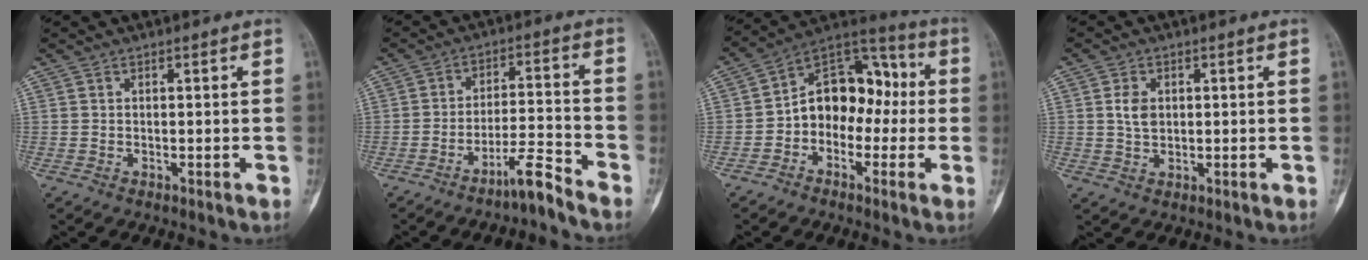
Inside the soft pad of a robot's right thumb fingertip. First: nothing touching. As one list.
[{"total": 6.4, "force": [-5.2, 0.2, 3.6], "torque": [-0.062, 0.052, -0.096]}, {"total": 13.6, "force": [-1.4, 9.8, 9.3], "torque": [-0.097, 0.052, -0.040]}, {"total": 3.5, "force": [0.6, 2.5, 2.4], "torque": [-0.035, 0.000, 0.012]}]